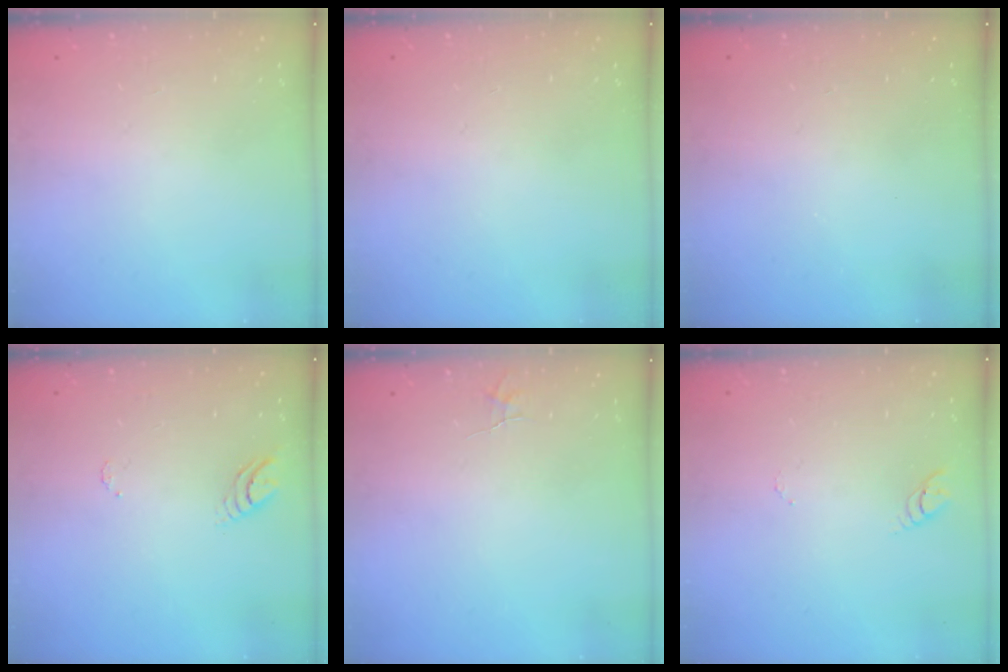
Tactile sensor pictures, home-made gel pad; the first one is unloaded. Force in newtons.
{"total": 0.0}
{"total": 0.0}
{"total": 3.7, "press": 3.7, "slide": 0.3}
{"total": 3.0, "press": 3.0, "slide": 0.4}
{"total": 2.9, "press": 2.9, "slide": 0.2}